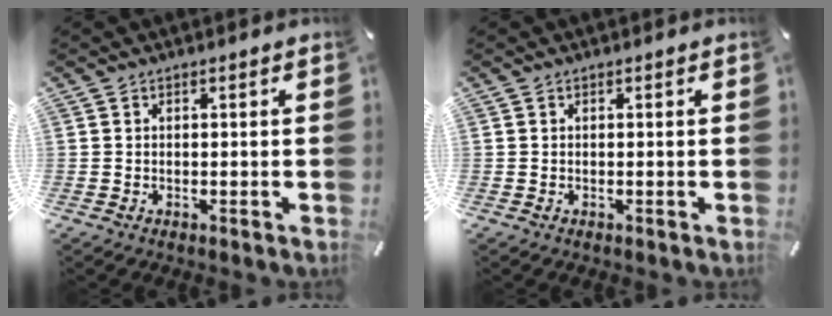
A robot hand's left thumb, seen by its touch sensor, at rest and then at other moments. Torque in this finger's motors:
{"motor_torque": [0.01, 0.01, -0.04, 0.00, -0.01]}